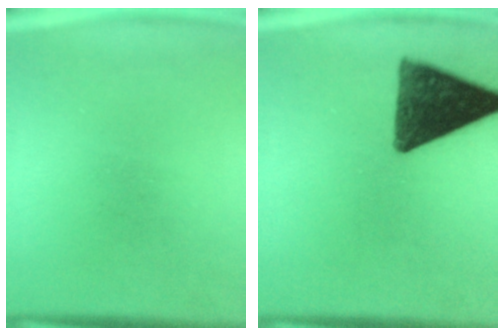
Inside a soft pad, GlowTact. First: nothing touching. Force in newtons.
{"total": 12.4}